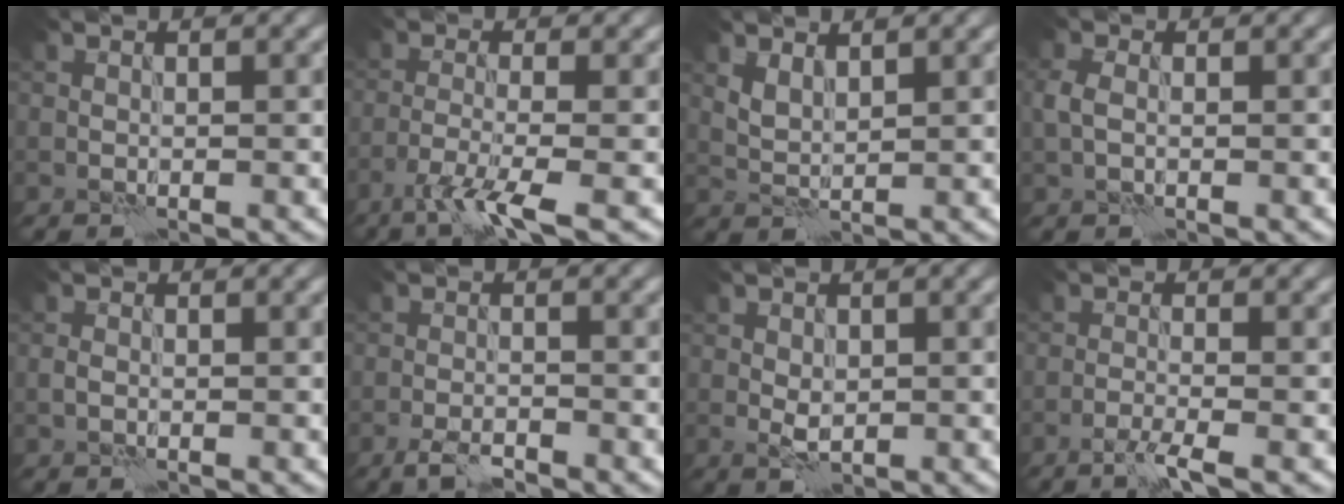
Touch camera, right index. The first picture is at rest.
{"total": 4.4, "force": [-2.7, 0.6, 3.5], "torque": [-0.065, -0.001, -0.063]}
{"total": 1.9, "force": [1.4, 0.6, 1.1], "torque": [-0.027, -0.002, 0.030]}
{"total": 1.9, "force": [-0.1, 1.3, 1.4], "torque": [-0.036, 0.004, -0.006]}
{"total": 1.0, "force": [-0.4, 0.7, 0.7], "torque": [-0.015, 0.000, -0.010]}
{"total": 2.4, "force": [-1.9, 0.6, 1.5], "torque": [-0.032, -0.001, -0.040]}
{"total": 1.8, "force": [0.0, 1.1, 1.4], "torque": [-0.027, -0.002, 0.001]}
{"total": 2.3, "force": [-1.5, 0.2, 1.7], "torque": [-0.030, 0.003, -0.040]}